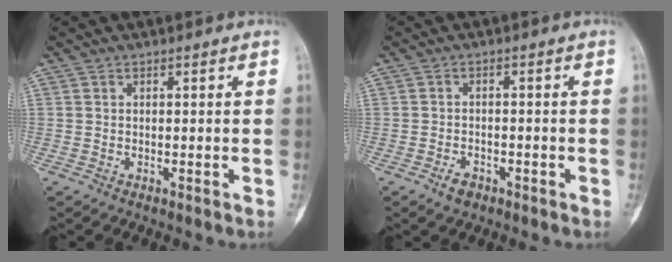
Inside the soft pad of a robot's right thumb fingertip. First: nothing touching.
{"total": 2.9, "force": [-1.8, 1.9, 1.3], "torque": [-0.015, 0.011, -0.026]}